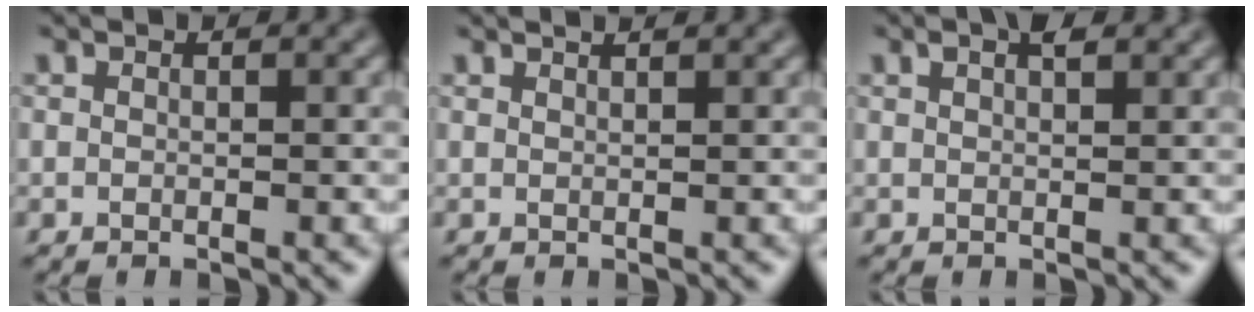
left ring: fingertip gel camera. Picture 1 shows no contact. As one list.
[{"total": 1.7, "force": [1.4, 0.6, 0.8], "torque": [0.002, 0.010, -0.002]}, {"total": 2.5, "force": [1.5, 1.0, 1.8], "torque": [-0.018, 0.008, 0.015]}]